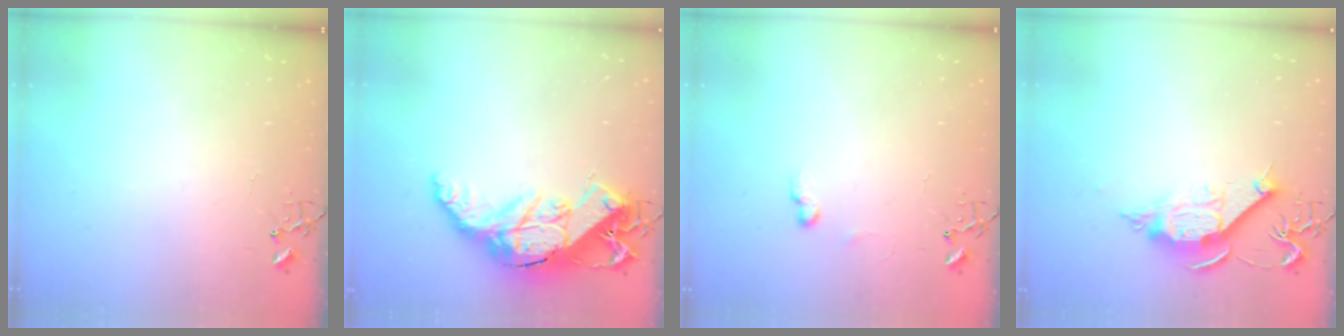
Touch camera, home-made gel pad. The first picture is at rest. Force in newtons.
{"total": 19.6, "press": 19.6, "slide": 1.2}
{"total": 5.9, "press": 5.9, "slide": 0.8}
{"total": 10.9, "press": 10.9, "slide": 0.7}